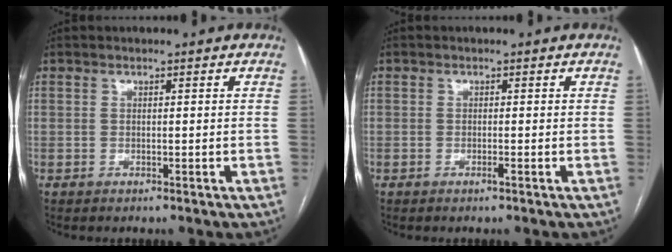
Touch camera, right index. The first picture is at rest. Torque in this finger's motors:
{"motor_torque": [0.09, 0.06, 0.05, 0.00]}